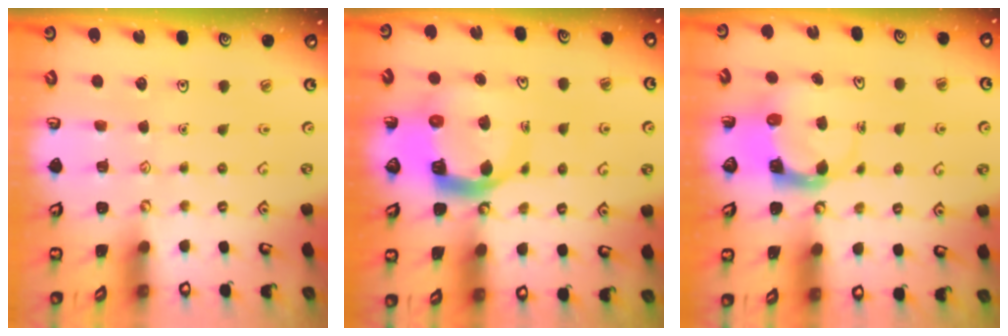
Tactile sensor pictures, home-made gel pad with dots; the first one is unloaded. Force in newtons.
{"total": 10.3, "press": 10.3, "slide": 1.2}
{"total": 3.7, "press": 3.7, "slide": 0.6}